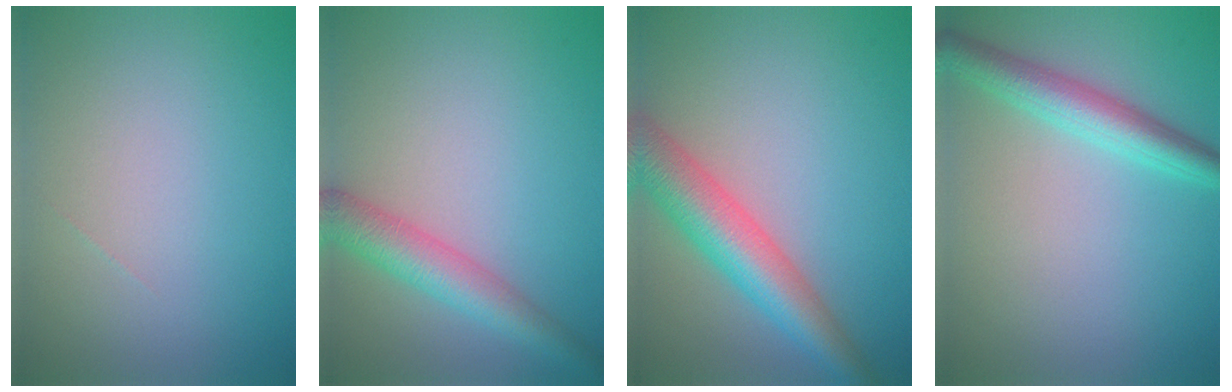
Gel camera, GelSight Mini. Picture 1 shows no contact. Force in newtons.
{"total": 4.3, "press": 4.3, "slide": 0.1}
{"total": 6.6, "press": 6.6, "slide": 0.1}
{"total": 4.0, "press": 4.0, "slide": 0.3}